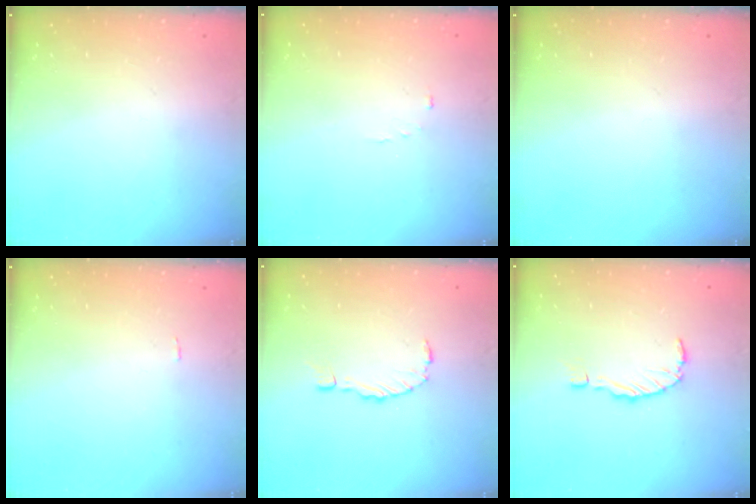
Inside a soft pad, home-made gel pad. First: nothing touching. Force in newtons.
{"total": 2.6, "press": 2.6, "slide": 0.3}
{"total": 0.0}
{"total": 0.7, "press": 0.7, "slide": 0.0}
{"total": 1.5, "press": 1.5, "slide": 0.2}
{"total": 0.0}